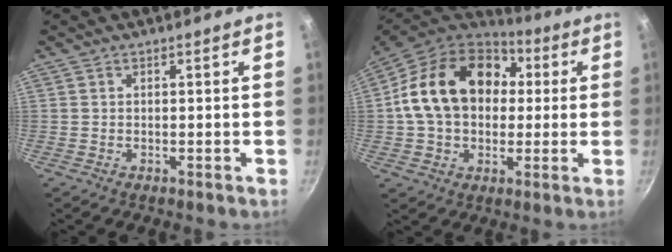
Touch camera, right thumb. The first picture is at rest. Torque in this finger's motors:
{"motor_torque": [0.83, 4.18, 1.05, -0.81, 0.19]}